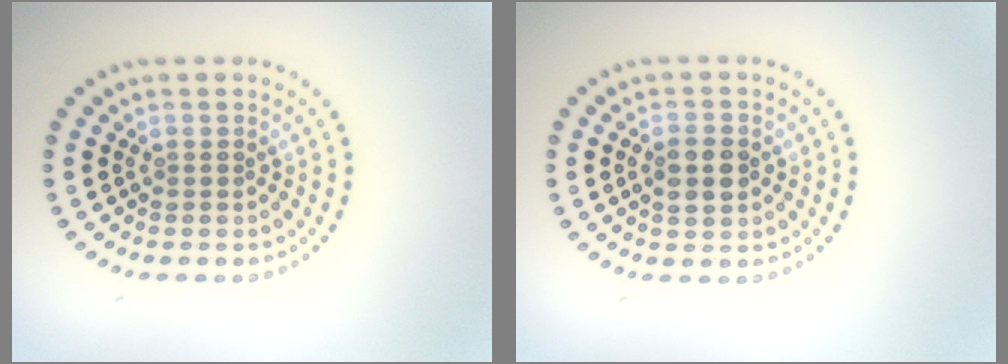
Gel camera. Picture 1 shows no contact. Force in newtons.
{"total": 2.6, "press": 2.6, "slide": 0.1}